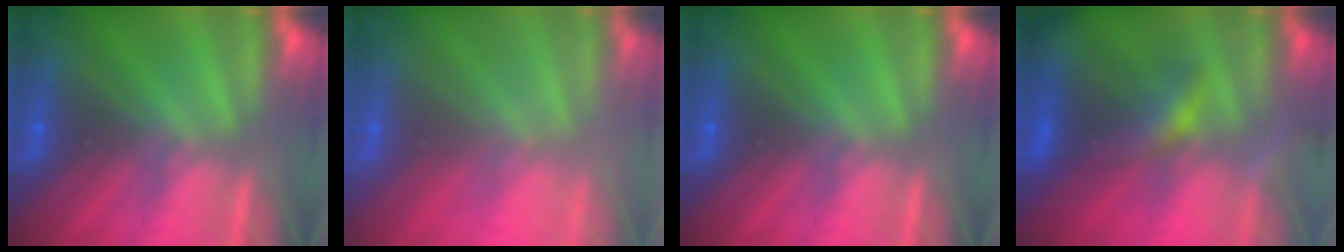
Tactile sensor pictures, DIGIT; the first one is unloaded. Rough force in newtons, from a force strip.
{"total": 7.8}
{"total": 0.0}
{"total": 7.0}